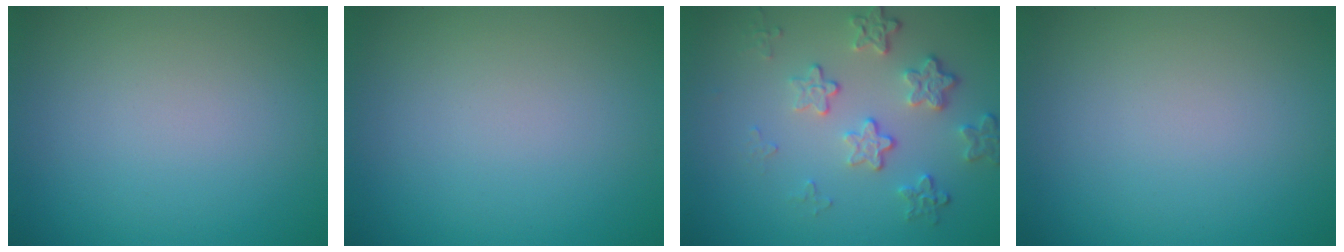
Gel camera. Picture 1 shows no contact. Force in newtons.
{"total": 0.0}
{"total": 4.1, "press": 3.1, "slide": 2.6}
{"total": 0.0}